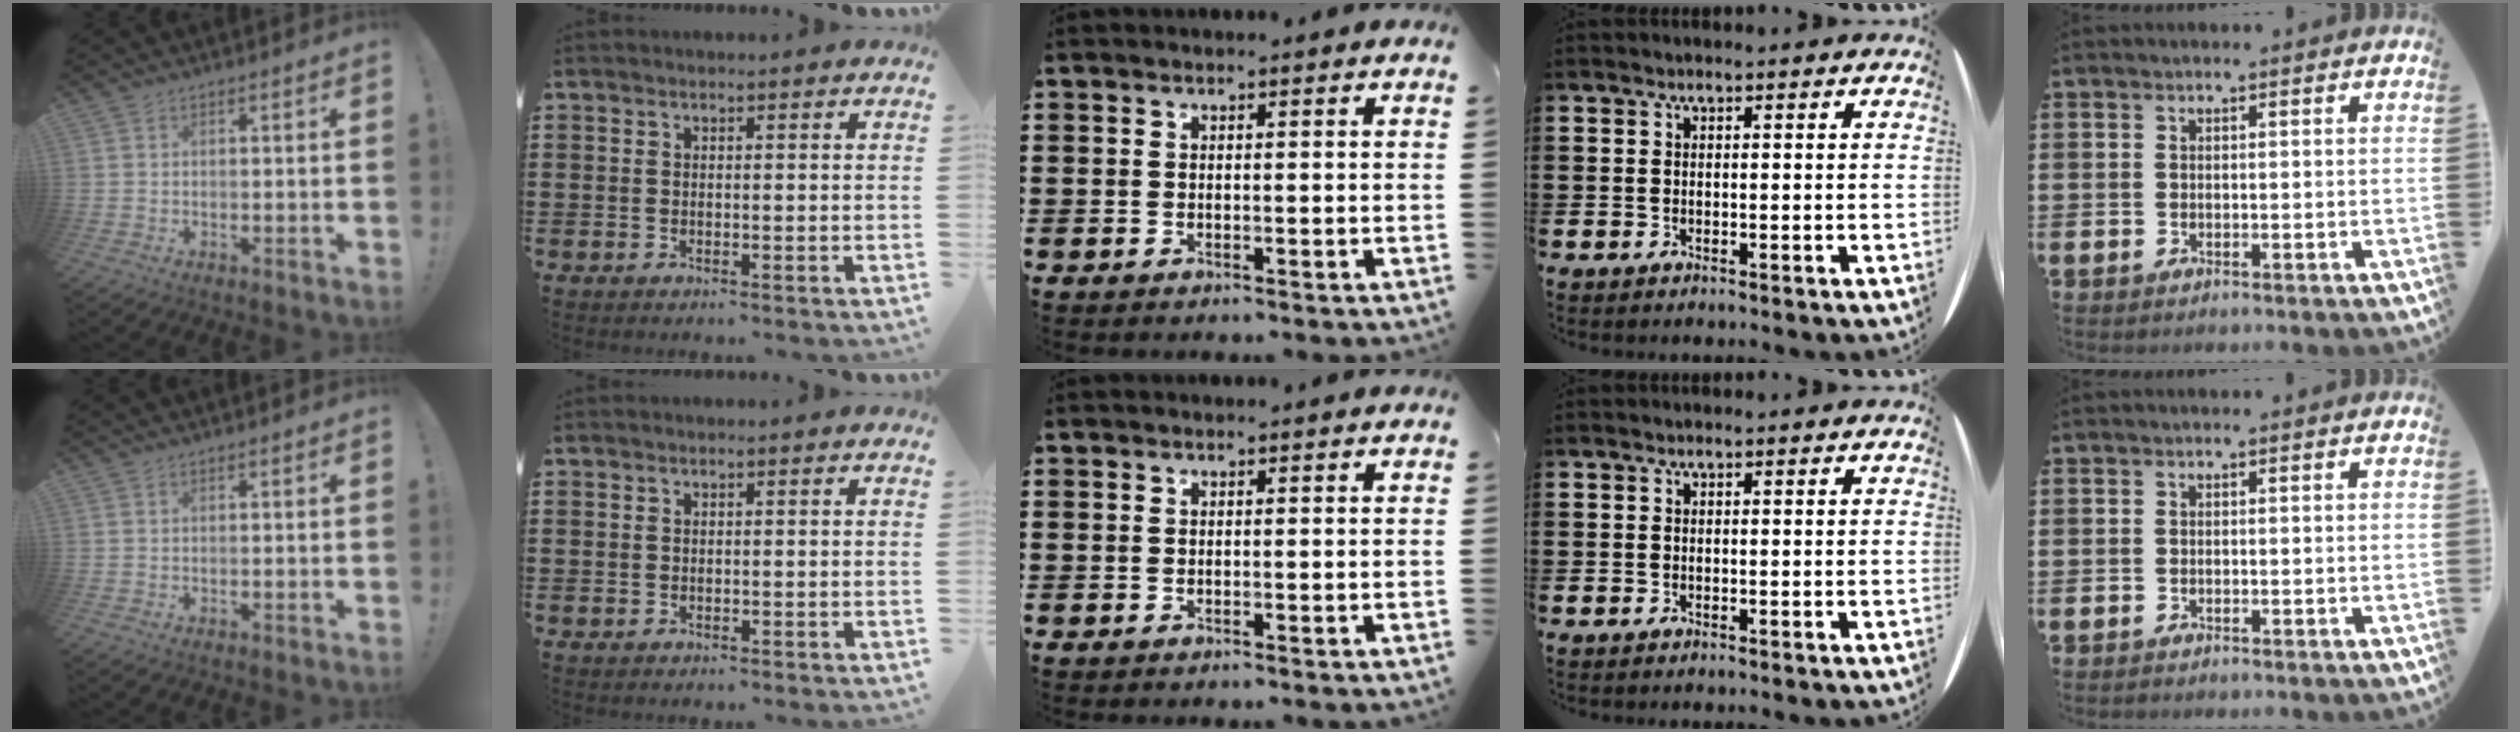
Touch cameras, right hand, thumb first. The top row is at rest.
{}